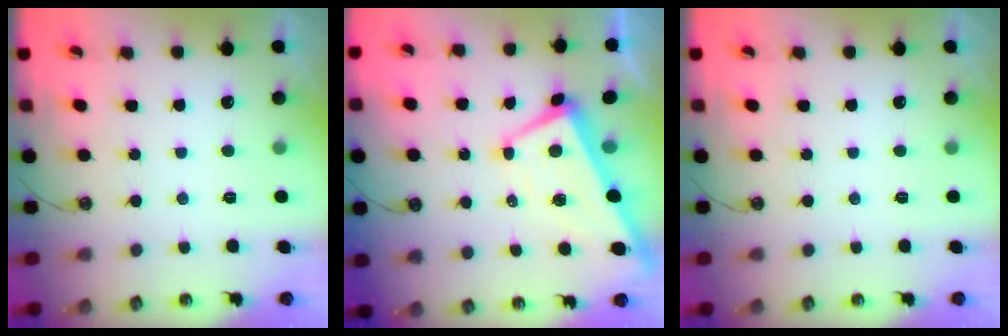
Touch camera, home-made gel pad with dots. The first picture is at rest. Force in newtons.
{"total": 1.5, "press": 1.2, "slide": 0.9}
{"total": 0.0}